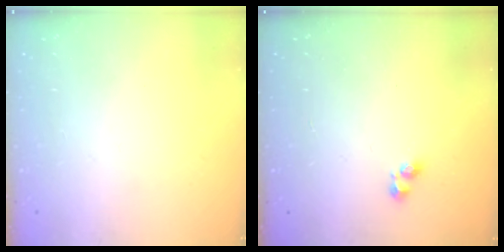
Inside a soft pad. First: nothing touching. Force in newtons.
{"total": 1.9, "press": 1.9, "slide": 0.3}